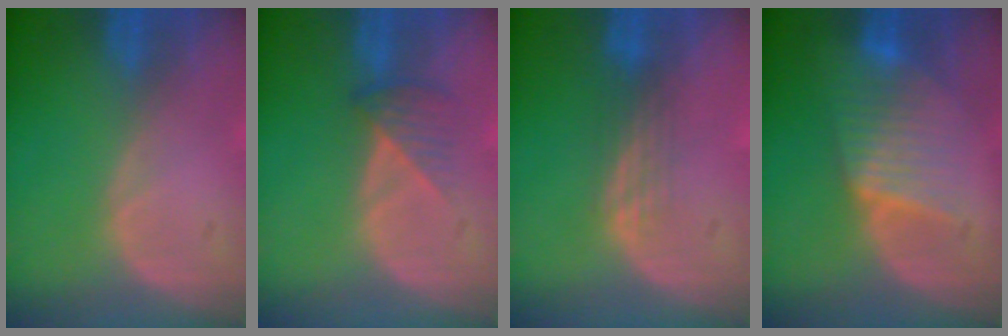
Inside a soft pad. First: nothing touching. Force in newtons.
{"total": 3.1, "press": 2.9, "slide": 1.3}
{"total": 3.0, "press": 2.5, "slide": 1.6}
{"total": 6.5, "press": 6.4, "slide": 0.4}